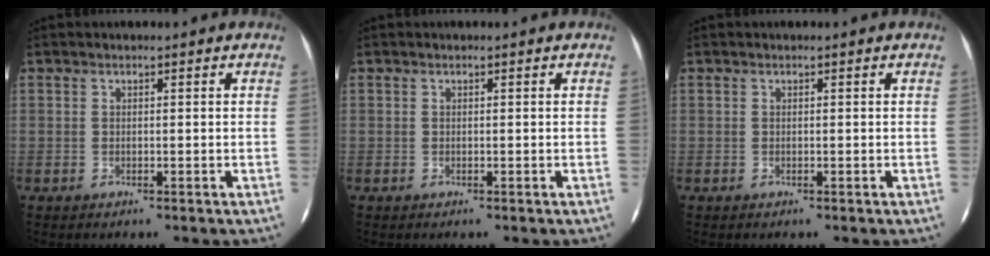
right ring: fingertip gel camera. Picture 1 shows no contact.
{"total": 0.0}
{"total": 0.0}